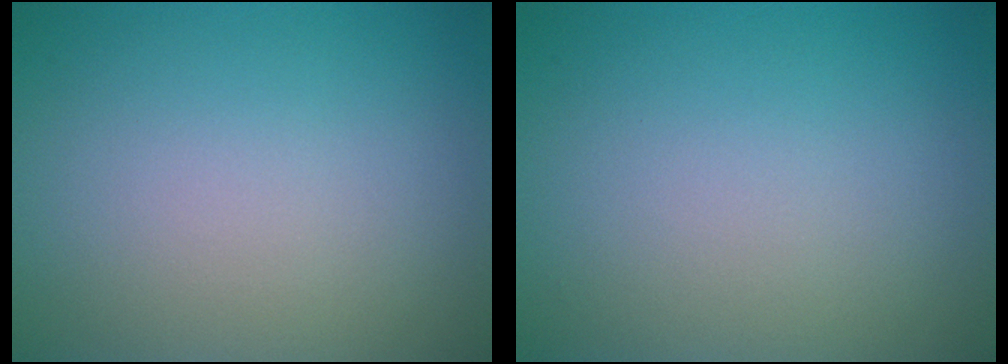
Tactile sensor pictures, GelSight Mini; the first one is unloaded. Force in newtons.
{"total": 0.0}